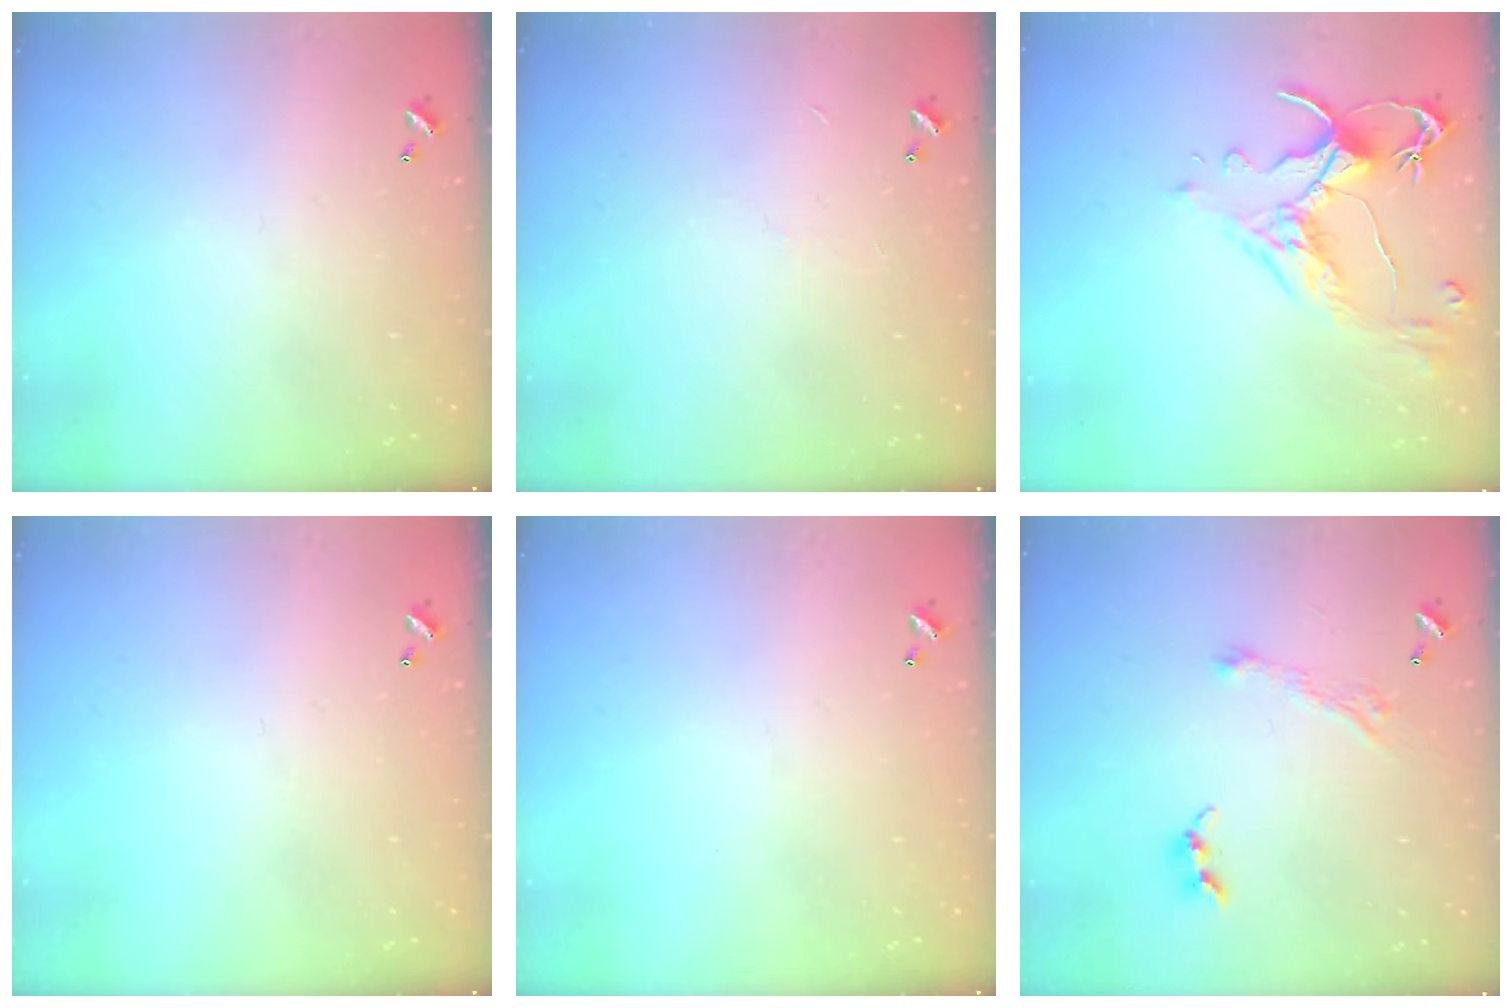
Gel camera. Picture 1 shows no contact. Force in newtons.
{"total": 4.2, "press": 4.2, "slide": 0.4}
{"total": 2.6, "press": 2.2, "slide": 1.3}
{"total": 0.0}
{"total": 0.0}
{"total": 3.7, "press": 3.7, "slide": 0.2}